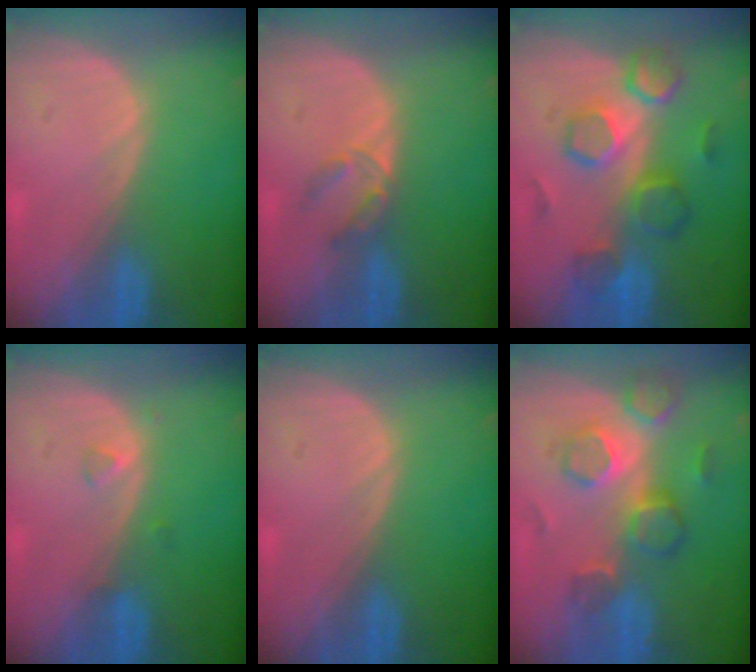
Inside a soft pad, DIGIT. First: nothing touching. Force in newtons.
{"total": 2.9, "press": 2.7, "slide": 1.0}
{"total": 8.3, "press": 8.2, "slide": 1.4}
{"total": 1.2, "press": 1.2, "slide": 0.1}
{"total": 0.0}
{"total": 9.1, "press": 7.8, "slide": 4.6}